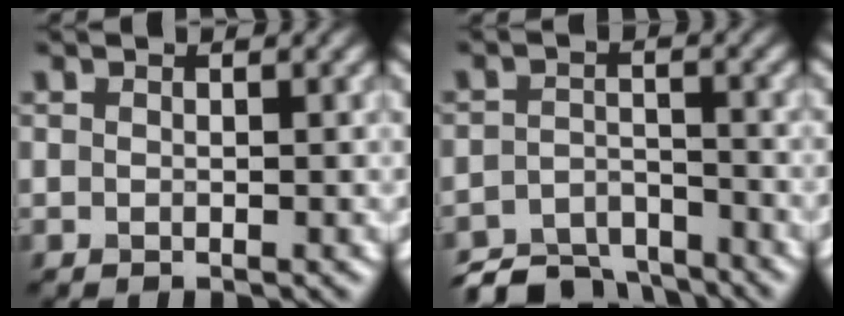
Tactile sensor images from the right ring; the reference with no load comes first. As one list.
[{"total": 6.1, "force": [-5.4, 2.1, 1.7], "torque": [-0.028, -0.013, -0.098]}]